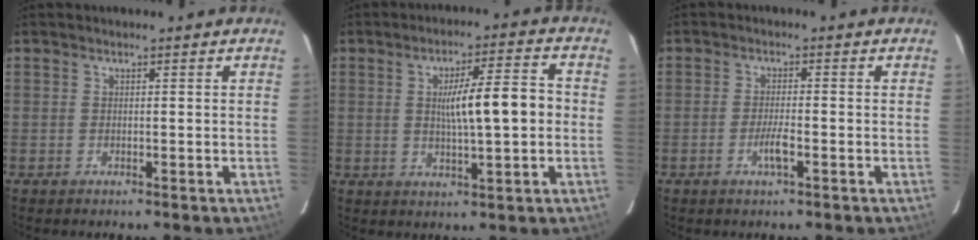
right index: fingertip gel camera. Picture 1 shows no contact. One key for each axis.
{"total": 9.5, "fx": 0.2, "fy": 1.2, "fz": 9.4, "tx": -0.151, "ty": 0.016, "tz": 0.004}
{"total": 2.7, "fx": -1.1, "fy": 0.2, "fz": 2.5, "tx": -0.050, "ty": -0.002, "tz": -0.022}